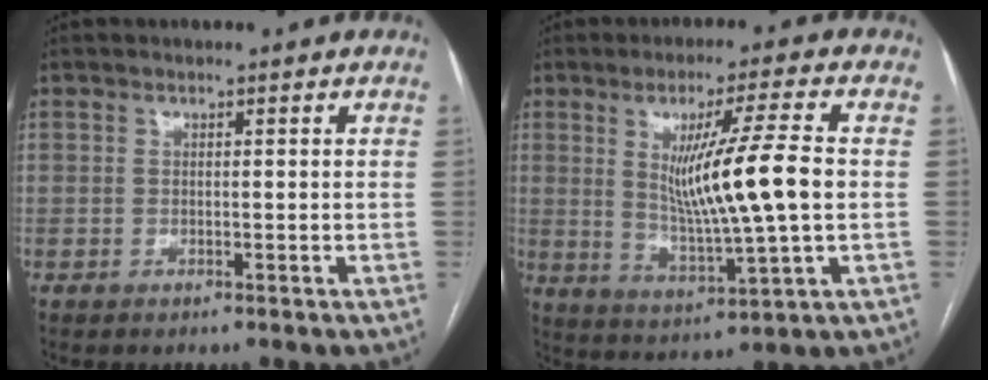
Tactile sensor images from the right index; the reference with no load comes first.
{"total": 12.6, "force": [1.1, -0.4, 12.5], "torque": [-0.220, -0.015, 0.023]}